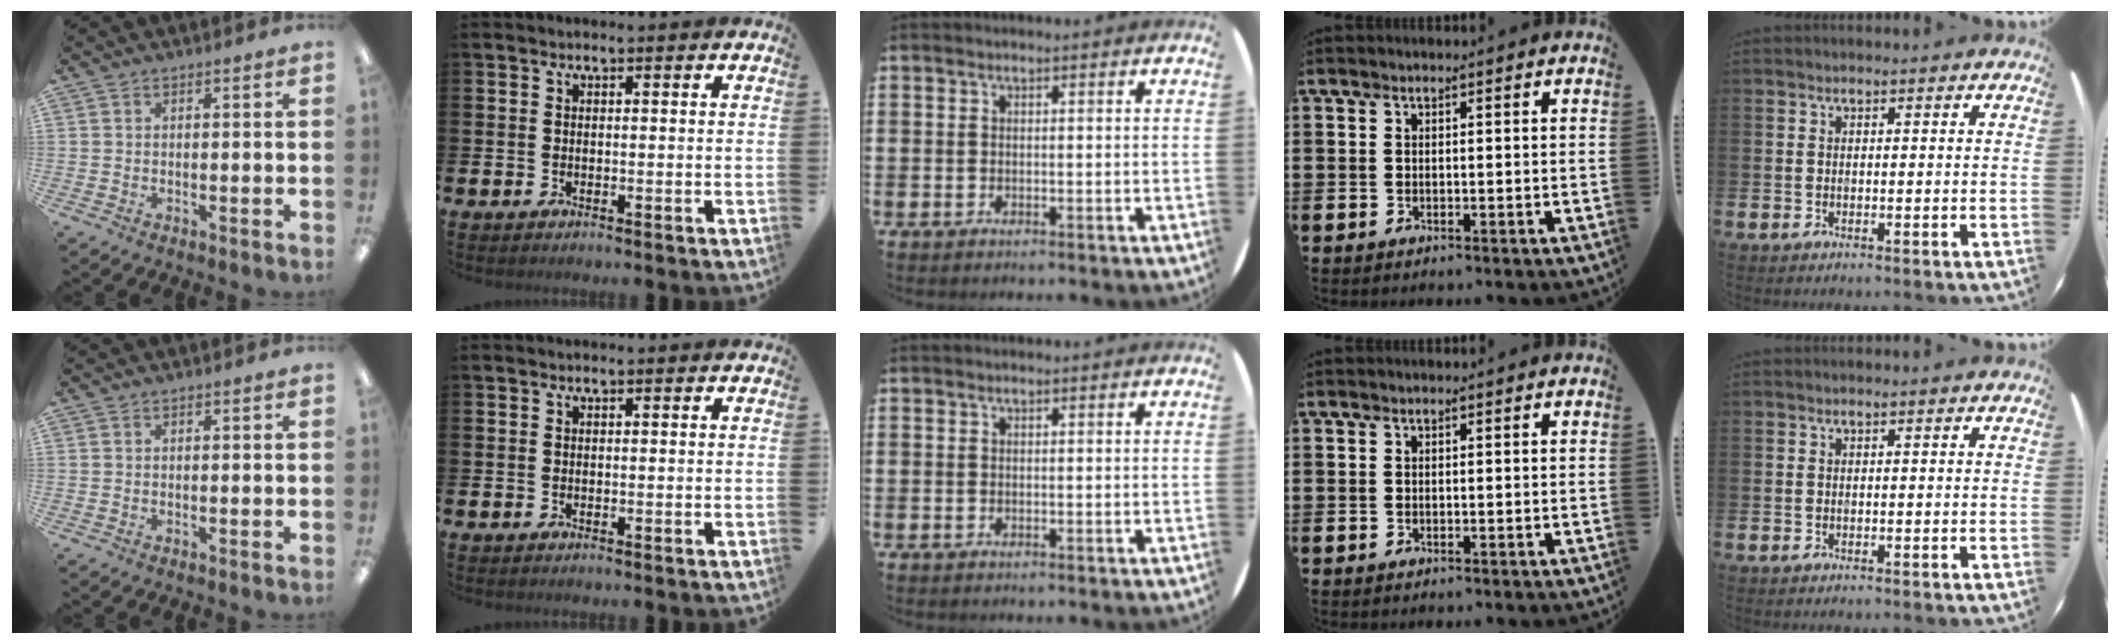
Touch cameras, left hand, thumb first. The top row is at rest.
{}